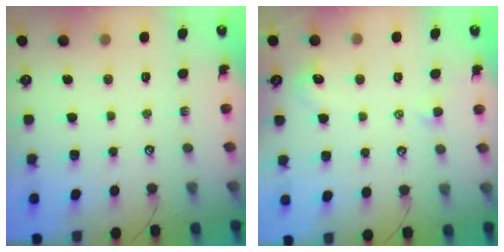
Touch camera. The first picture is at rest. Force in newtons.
{"total": 1.5, "press": 1.3, "slide": 0.6}